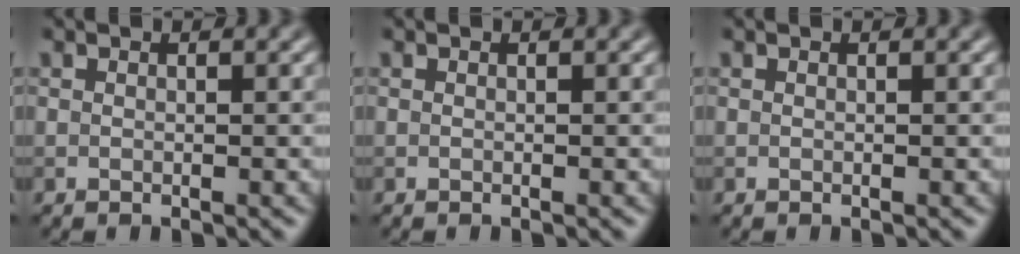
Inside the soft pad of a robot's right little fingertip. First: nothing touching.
{"total": 0.0}
{"total": 0.0}